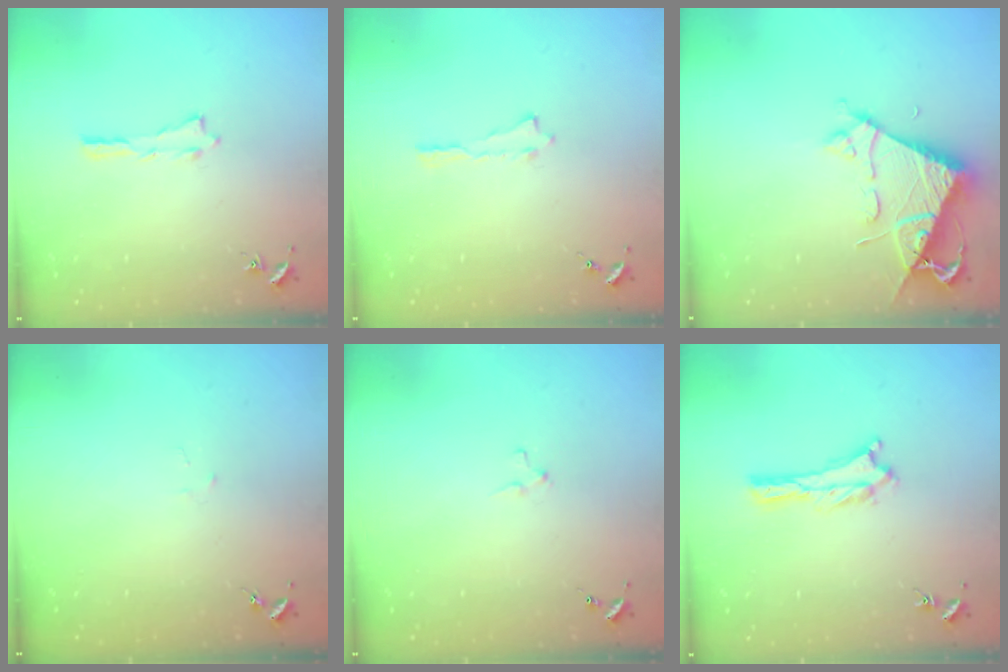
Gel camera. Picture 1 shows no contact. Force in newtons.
{"total": 0.0}
{"total": 6.6, "press": 6.5, "slide": 0.6}
{"total": 1.0, "press": 1.0, "slide": 0.1}
{"total": 2.0, "press": 2.0, "slide": 0.2}
{"total": 0.0}